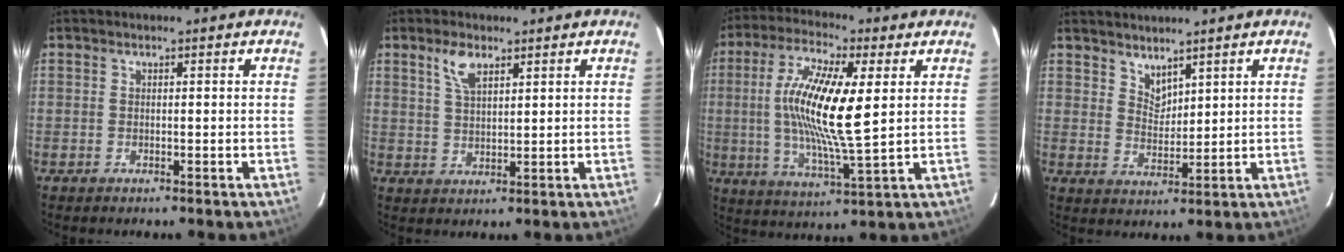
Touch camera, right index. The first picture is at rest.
{"total": 4.8, "force": [2.9, 2.1, 3.2], "torque": [-0.063, 0.007, 0.058]}
{"total": 15.9, "force": [2.4, 3.3, 15.3], "torque": [-0.290, 0.001, 0.038]}
{"total": 4.0, "force": [3.4, 1.6, 1.1], "torque": [-0.015, -0.004, 0.064]}